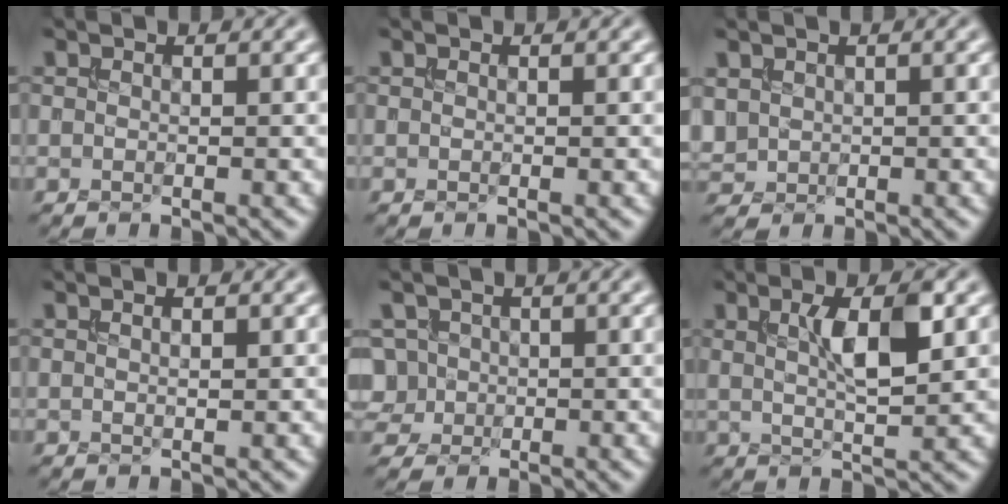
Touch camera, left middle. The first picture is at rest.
{"total": 0.0}
{"total": 1.4, "force": [0.5, 1.1, 0.5], "torque": [-0.016, -0.002, 0.015]}
{"total": 0.8, "force": [0.4, 0.2, 0.7], "torque": [-0.012, 0.000, 0.008]}
{"total": 3.4, "force": [0.1, 3.2, 1.3], "torque": [-0.027, 0.024, 0.001]}
{"total": 4.5, "force": [1.4, 0.9, 4.2], "torque": [-0.077, 0.003, 0.025]}